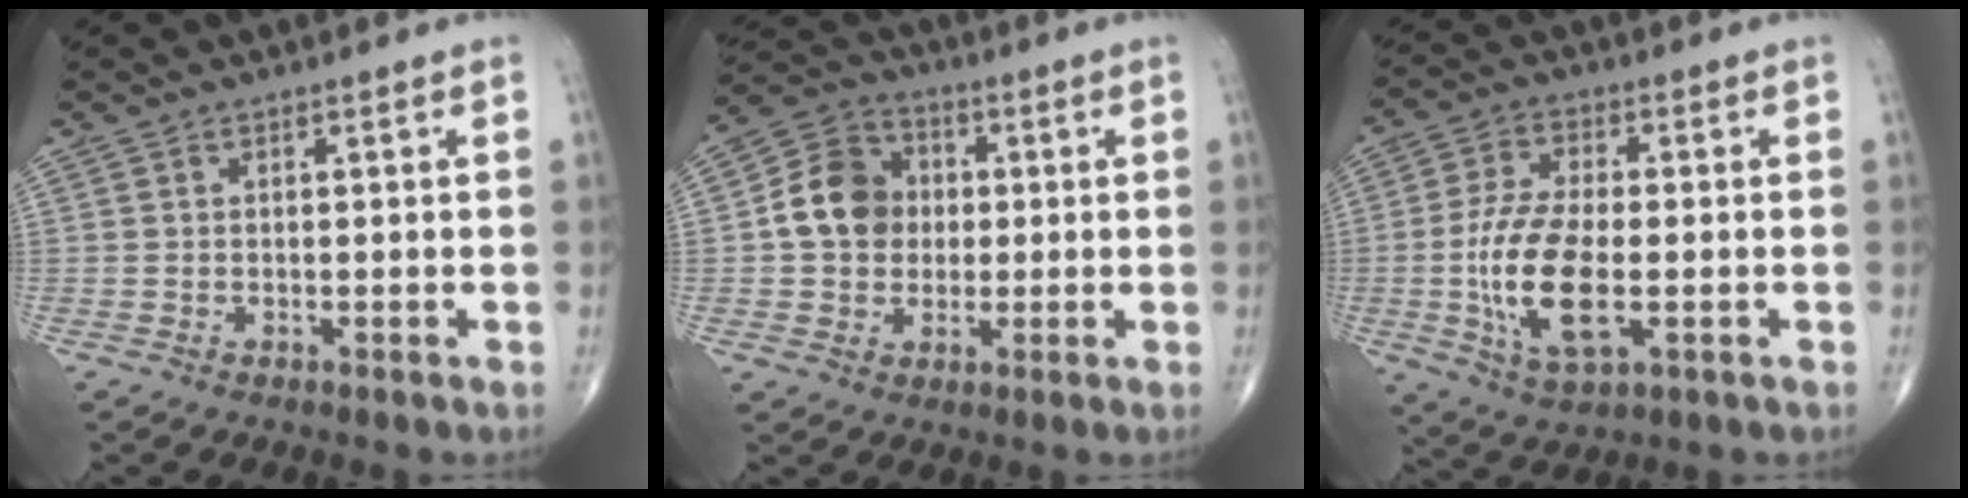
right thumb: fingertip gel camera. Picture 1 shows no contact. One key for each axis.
{"total": 11.0, "fx": 0.5, "fy": 9.3, "fz": 5.9, "tx": -0.081, "ty": 0.021, "tz": -0.001}
{"total": 13.7, "fx": -2.4, "fy": 6.1, "fz": 12.1, "tx": -0.242, "ty": -0.001, "tz": -0.040}